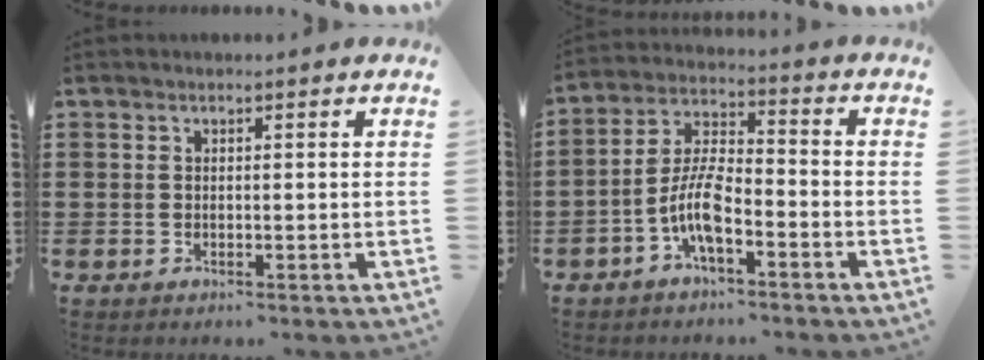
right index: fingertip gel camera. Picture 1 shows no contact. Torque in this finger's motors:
{"motor_torque": [2.14, 0.00, 0.94, 0.19]}